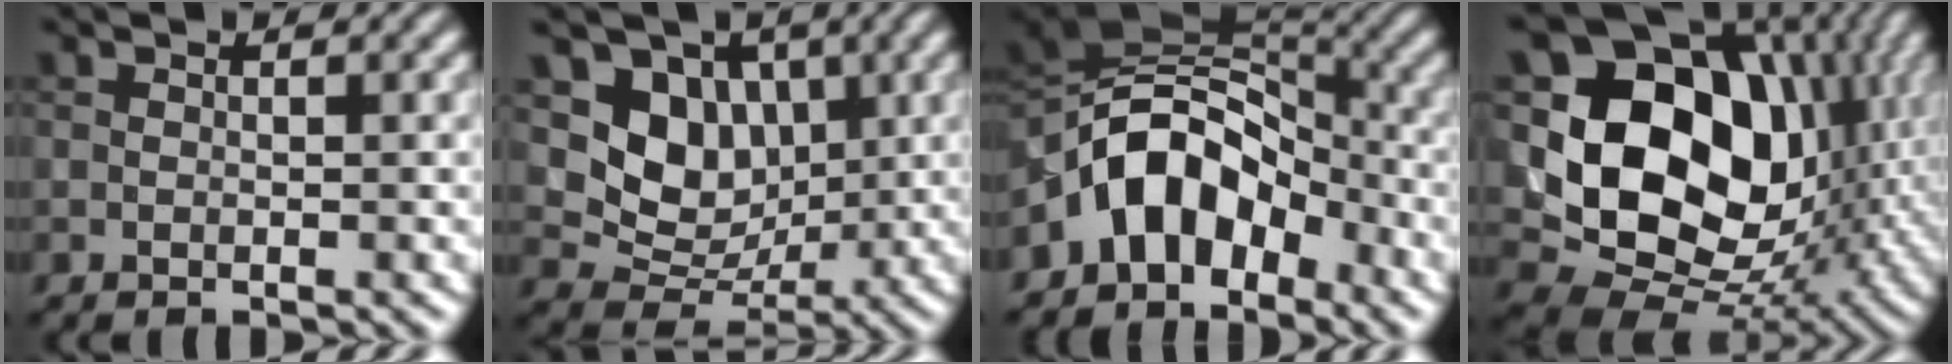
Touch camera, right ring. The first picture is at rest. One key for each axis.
{"total": 6.7, "fx": 1.8, "fy": 5.5, "fz": 3.5, "tx": -0.052, "ty": -0.011, "tz": 0.021}
{"total": 7.6, "fx": -3.7, "fy": 4.9, "fz": 4.5, "tx": -0.054, "ty": 0.017, "tz": -0.083}
{"total": 17.9, "fx": 2.5, "fy": 13.9, "fz": 11.1, "tx": -0.200, "ty": -0.008, "tz": 0.060}